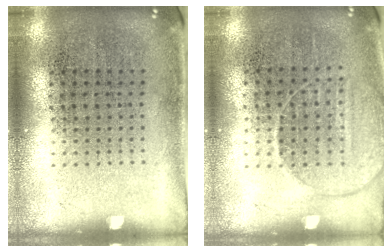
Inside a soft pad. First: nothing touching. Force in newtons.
{"total": 1.4, "press": 1.3, "slide": 0.5}